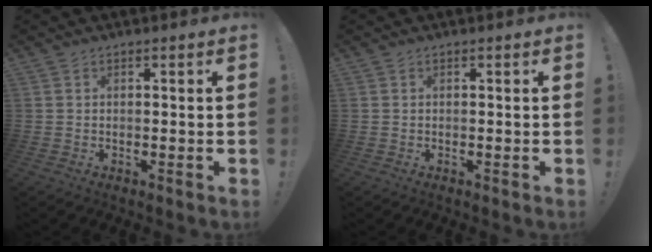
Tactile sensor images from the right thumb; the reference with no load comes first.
{"total": 0.0}